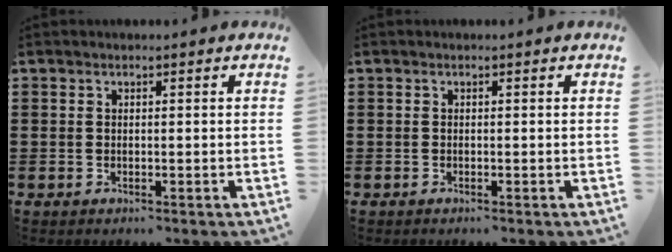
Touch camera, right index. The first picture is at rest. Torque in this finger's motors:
{"motor_torque": [0.12, 0.38, 0.08, 0.02]}